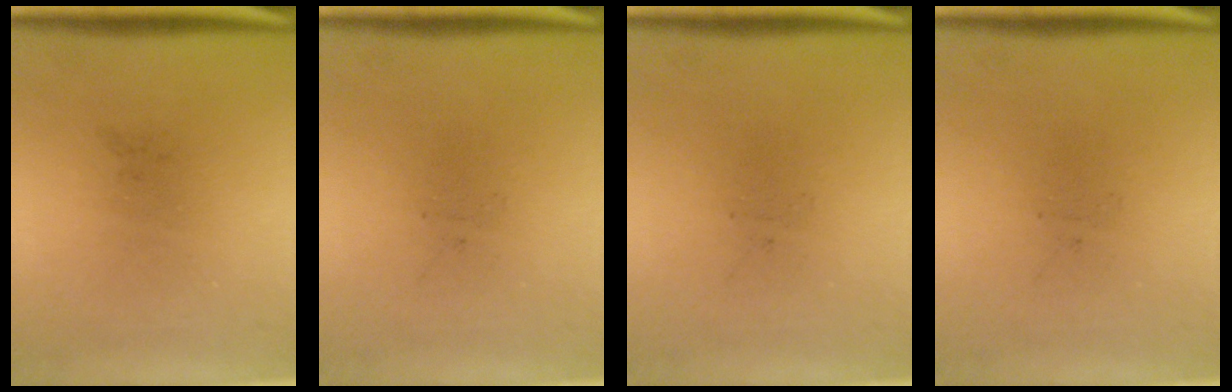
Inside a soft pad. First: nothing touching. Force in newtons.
{"total": 0.0}
{"total": 0.0}
{"total": 0.0}